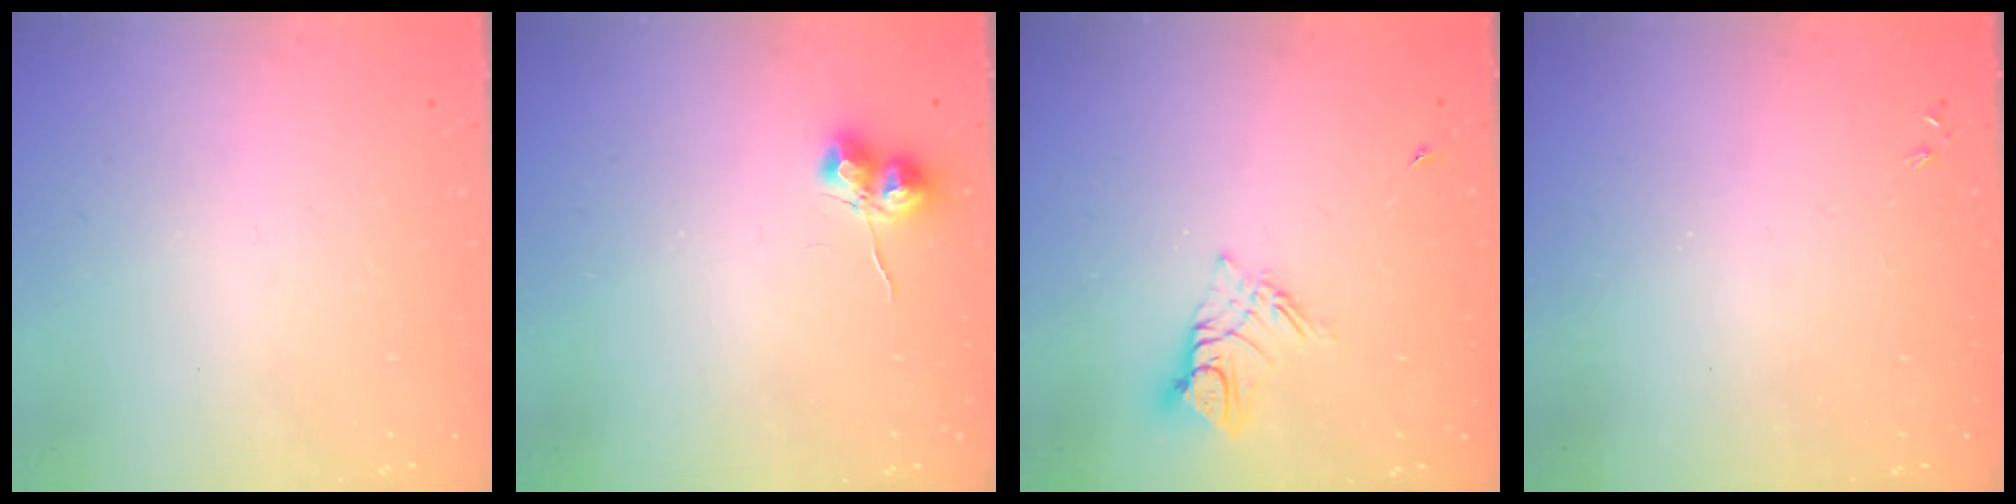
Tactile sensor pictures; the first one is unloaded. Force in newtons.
{"total": 7.3, "press": 7.2, "slide": 1.2}
{"total": 8.6, "press": 8.5, "slide": 0.8}
{"total": 0.0}